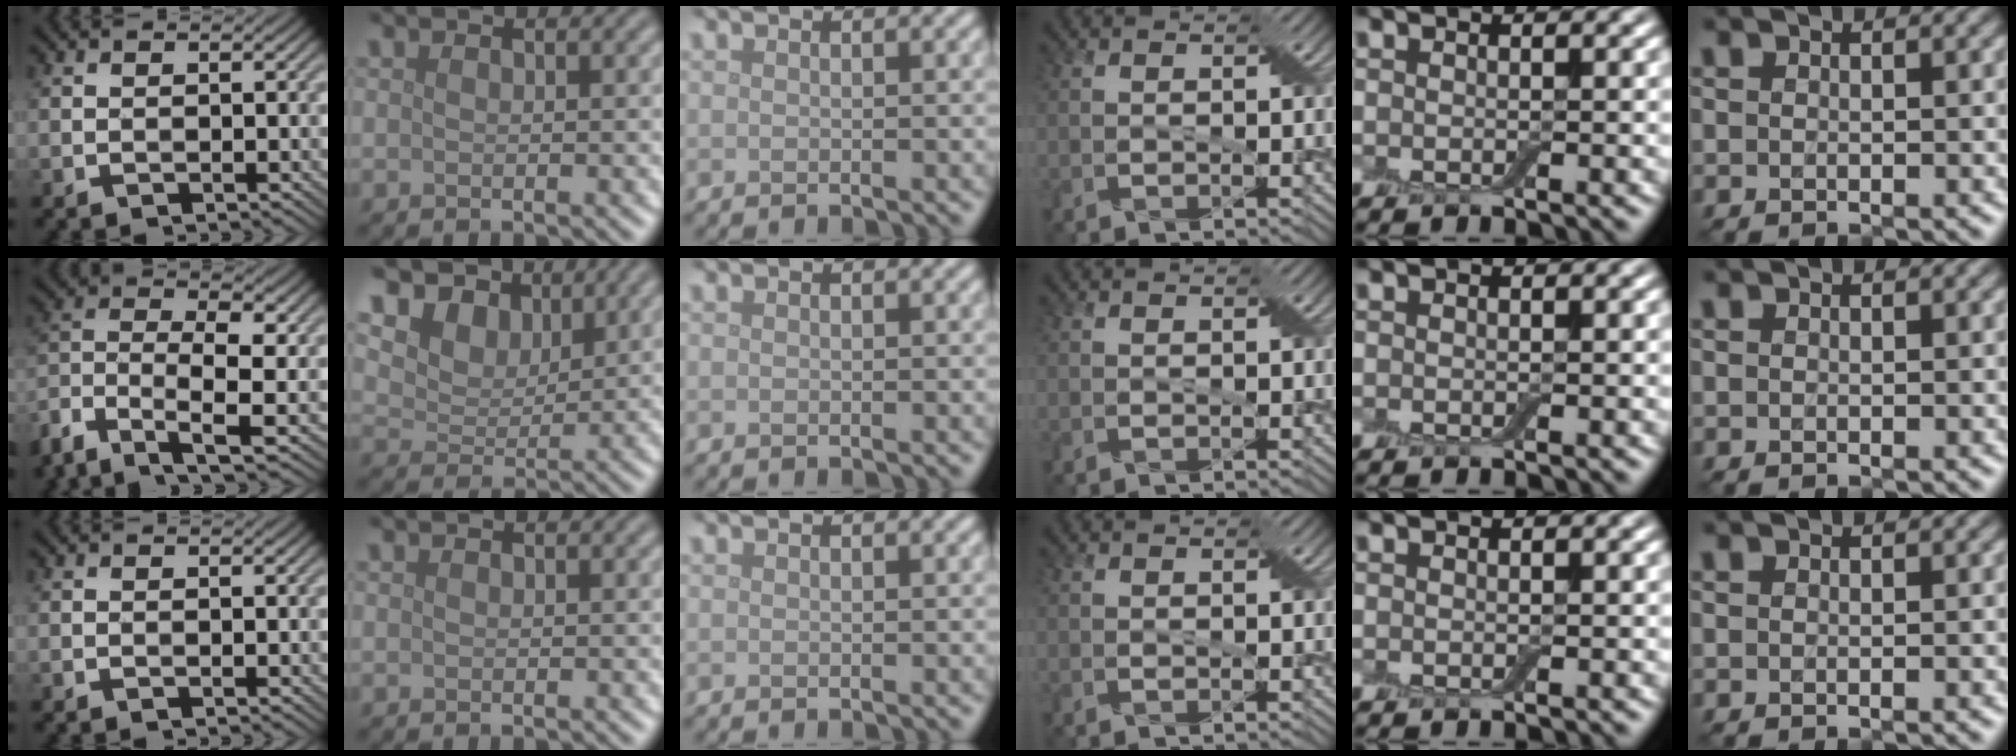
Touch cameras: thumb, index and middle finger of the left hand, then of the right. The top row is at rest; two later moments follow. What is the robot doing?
{"motion": "extract", "object": "backpack"}